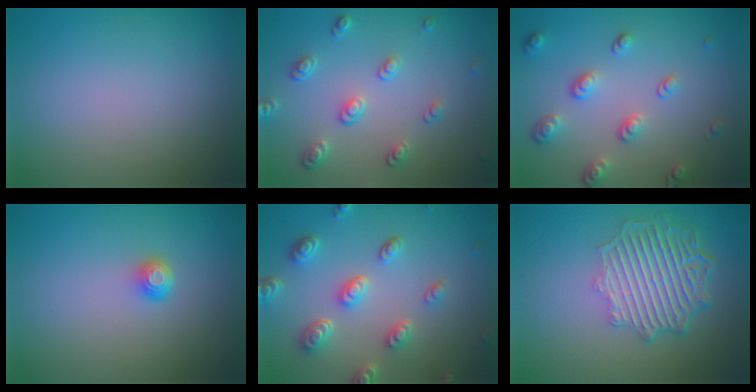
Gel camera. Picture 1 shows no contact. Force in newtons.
{"total": 2.8, "press": 2.5, "slide": 1.1}
{"total": 3.3, "press": 2.5, "slide": 2.1}
{"total": 1.5, "press": 1.1, "slide": 1.1}
{"total": 4.9, "press": 3.8, "slide": 3.1}
{"total": 6.3, "press": 4.7, "slide": 4.2}